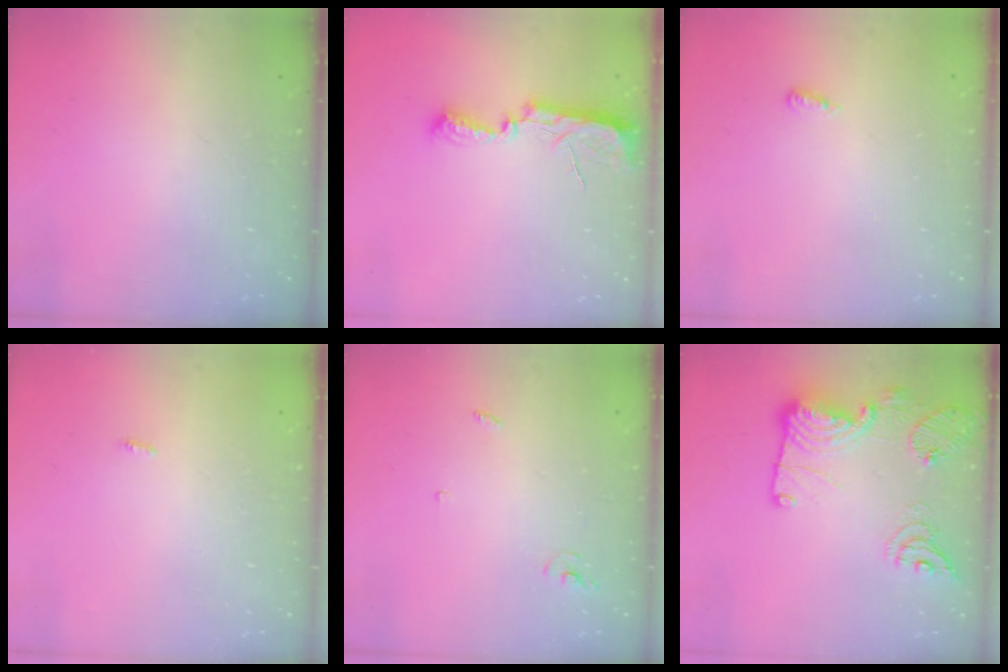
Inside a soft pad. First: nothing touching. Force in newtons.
{"total": 10.5, "press": 9.1, "slide": 5.2}
{"total": 4.4, "press": 3.4, "slide": 2.9}
{"total": 2.8, "press": 1.8, "slide": 2.2}
{"total": 2.5, "press": 2.5, "slide": 0.1}
{"total": 19.1, "press": 18.3, "slide": 5.5}